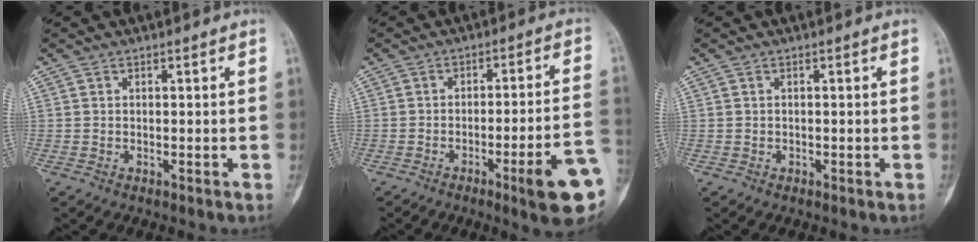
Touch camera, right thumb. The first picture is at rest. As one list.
[{"total": 12.9, "force": [-5.4, 1.4, 11.6], "torque": [-0.143, 0.021, -0.071]}, {"total": 0.0}]